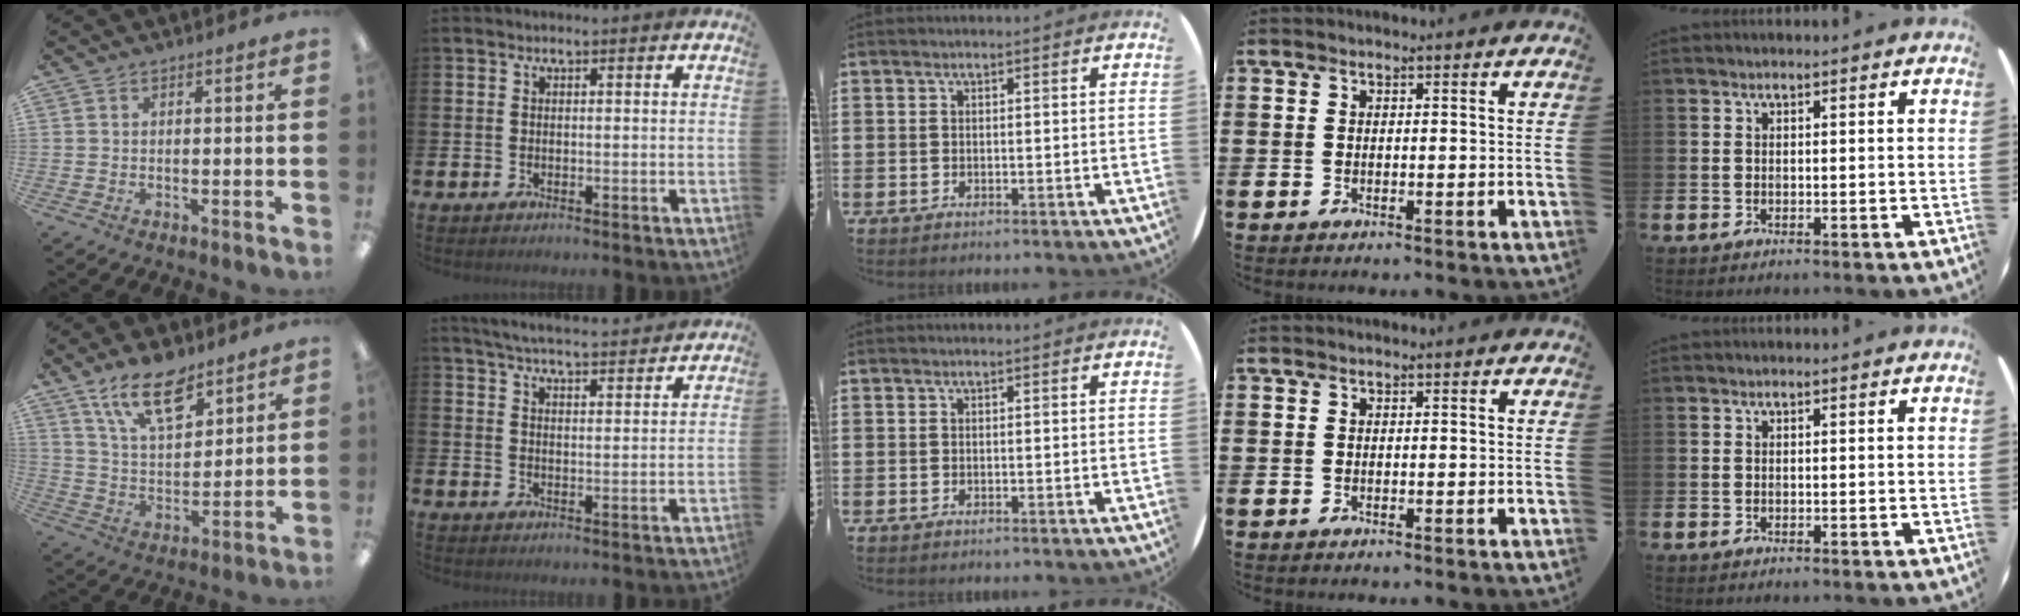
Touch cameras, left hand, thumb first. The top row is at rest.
{"thumb": {"total": 14.4, "force": [9.7, 6.5, 8.4], "torque": [-0.144, -0.041, 0.174]}, "index": {"total": 5.5, "force": [5.4, 0.1, 1.0], "torque": [-0.031, -0.035, 0.094]}}